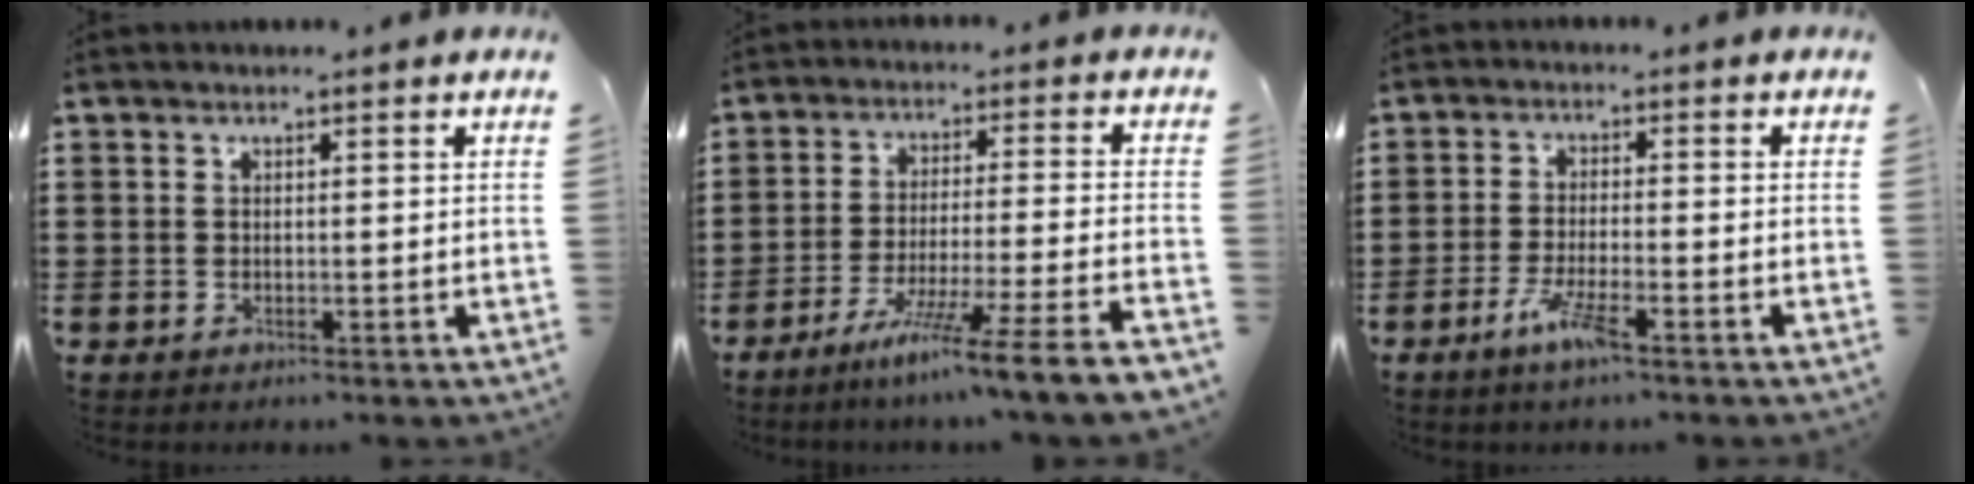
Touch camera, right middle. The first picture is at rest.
{"total": 9.0, "force": [-7.1, -1.6, 5.2], "torque": [-0.083, -0.012, -0.141]}
{"total": 4.9, "force": [-2.9, 0.7, 3.8], "torque": [-0.080, -0.005, -0.054]}